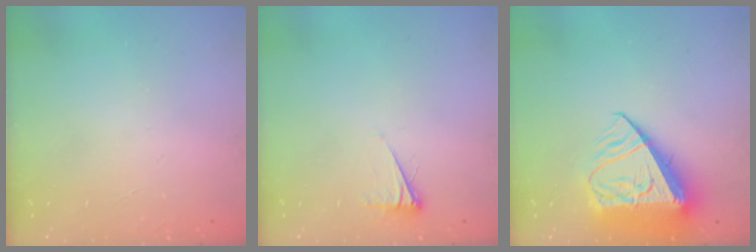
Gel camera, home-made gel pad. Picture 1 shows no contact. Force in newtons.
{"total": 2.6, "press": 2.6, "slide": 0.4}
{"total": 14.1, "press": 14.0, "slide": 1.5}